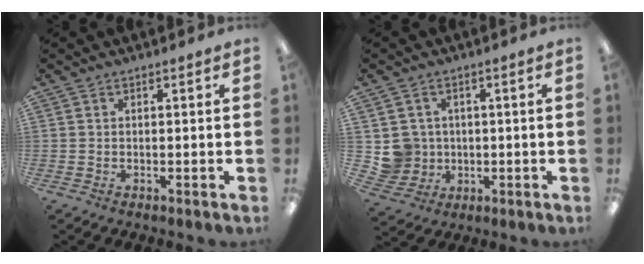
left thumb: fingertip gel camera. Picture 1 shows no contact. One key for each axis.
{"total": 5.9, "fx": 0.9, "fy": 5.8, "fz": 0.3, "tx": -0.027, "ty": 0.005, "tz": 0.024}